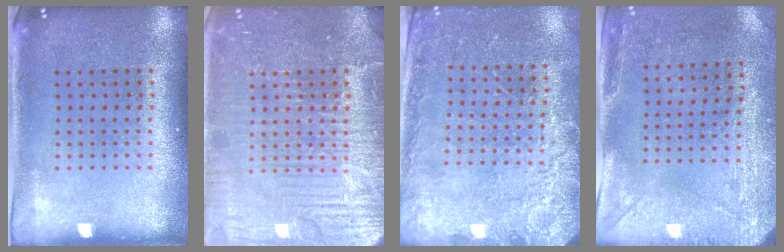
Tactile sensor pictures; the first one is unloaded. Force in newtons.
{"total": 7.0, "press": 6.9, "slide": 0.9}
{"total": 2.5, "press": 2.4, "slide": 0.7}
{"total": 3.0, "press": 2.4, "slide": 1.8}